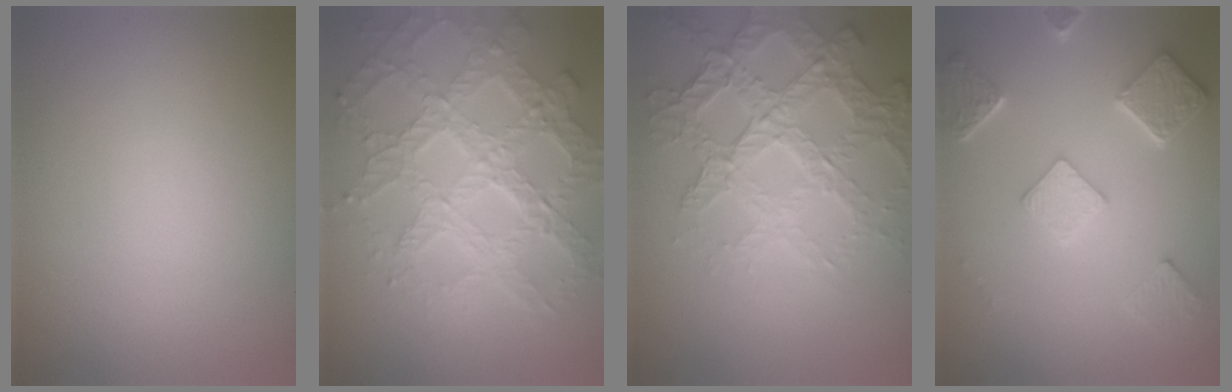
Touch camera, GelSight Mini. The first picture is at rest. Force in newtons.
{"total": 7.9, "press": 5.7, "slide": 5.6}
{"total": 6.7, "press": 5.2, "slide": 4.2}
{"total": 5.0, "press": 3.9, "slide": 3.0}